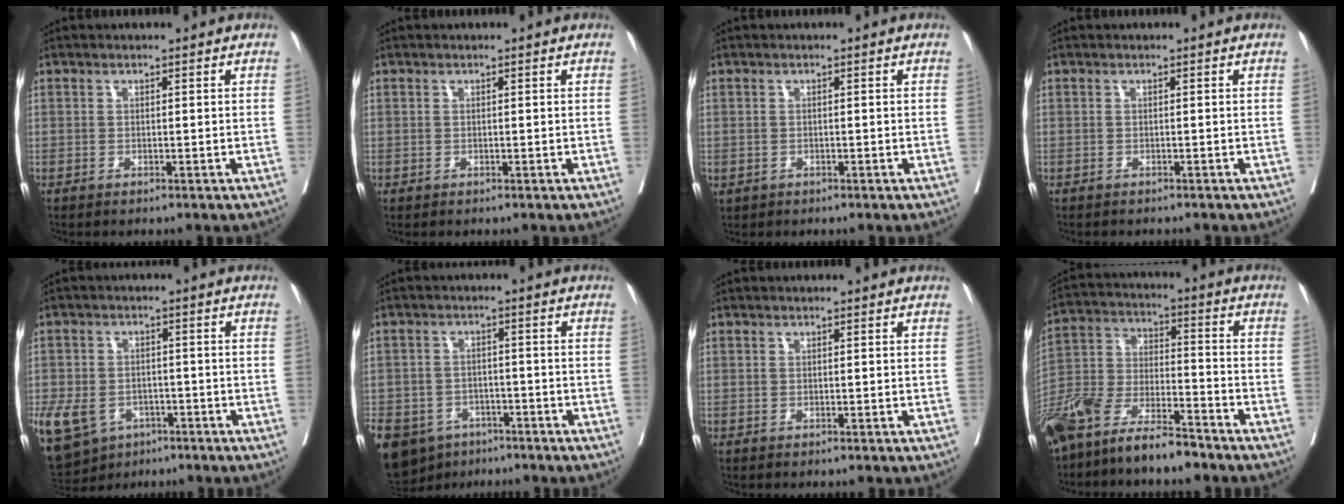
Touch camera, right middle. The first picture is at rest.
{"total": 0.0}
{"total": 1.0, "force": [-0.4, 0.8, 0.3], "torque": [-0.011, 0.001, -0.001]}
{"total": 1.8, "force": [-1.7, 0.5, 0.5], "torque": [-0.018, -0.005, -0.022]}
{"total": 21.1, "force": [-9.7, 16.1, 9.5], "torque": [-0.313, -0.018, -0.142]}
{"total": 16.6, "force": [-9.8, 11.7, 6.5], "torque": [-0.192, -0.011, -0.137]}
{"total": 0.0}
{"total": 14.6, "force": [-11.8, 3.6, 7.9], "torque": [-0.165, -0.006, -0.225]}